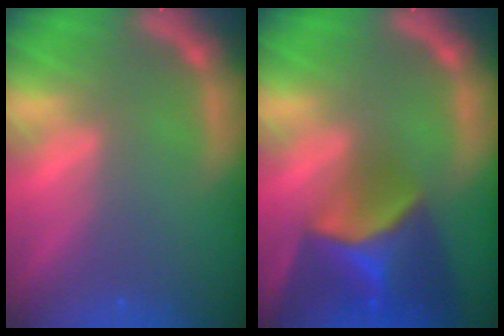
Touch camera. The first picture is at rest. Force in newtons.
{"total": 9.4}